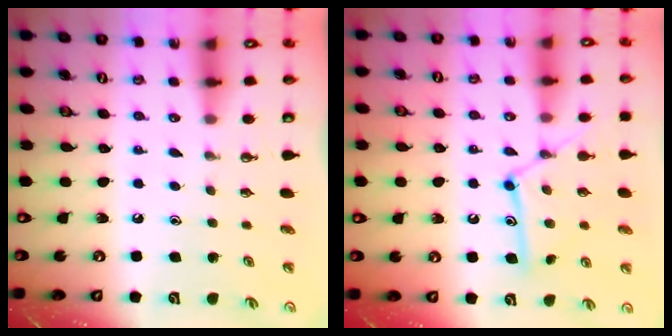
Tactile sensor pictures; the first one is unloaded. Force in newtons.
{"total": 13.3, "press": 13.3, "slide": 0.7}